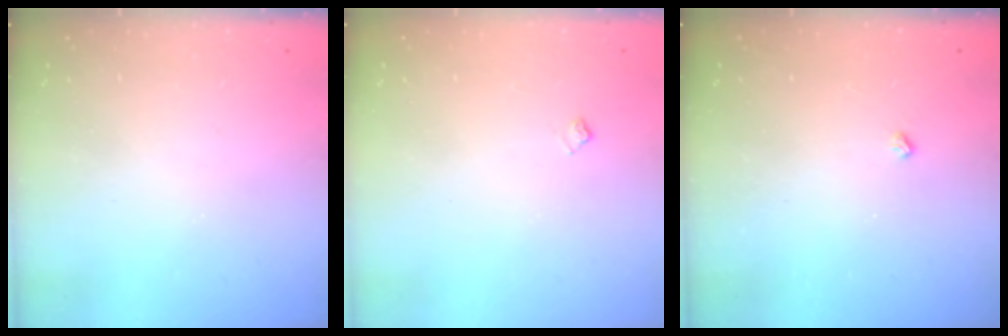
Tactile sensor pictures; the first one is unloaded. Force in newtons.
{"total": 3.6, "press": 3.5, "slide": 0.7}
{"total": 2.2, "press": 2.1, "slide": 0.4}